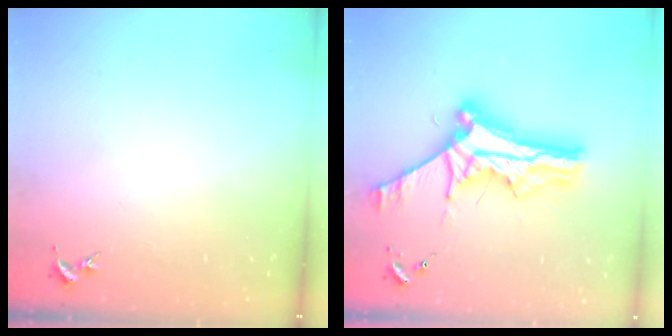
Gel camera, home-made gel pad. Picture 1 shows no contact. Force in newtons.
{"total": 11.4, "press": 11.4, "slide": 1.1}